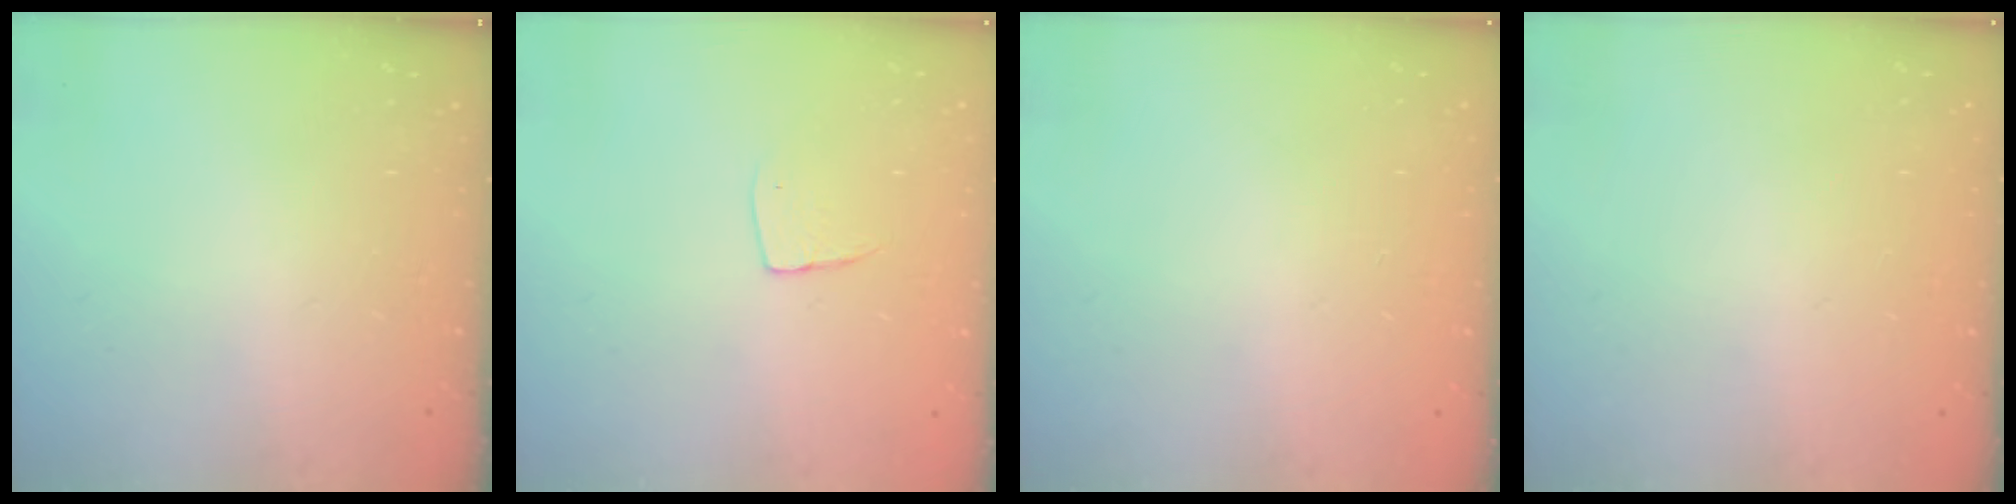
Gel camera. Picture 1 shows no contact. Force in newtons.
{"total": 5.0, "press": 5.0, "slide": 0.3}
{"total": 0.0}
{"total": 0.0}